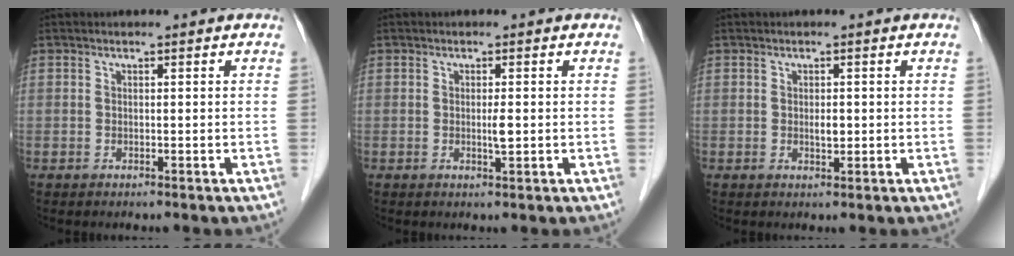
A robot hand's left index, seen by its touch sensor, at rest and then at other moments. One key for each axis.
{"total": 1.5, "fx": -0.1, "fy": 0.2, "fz": 1.5, "tx": -0.028, "ty": -0.001, "tz": 0.000}
{"total": 1.3, "fx": 0.0, "fy": 0.6, "fz": 1.2, "tx": -0.021, "ty": -0.001, "tz": 0.002}